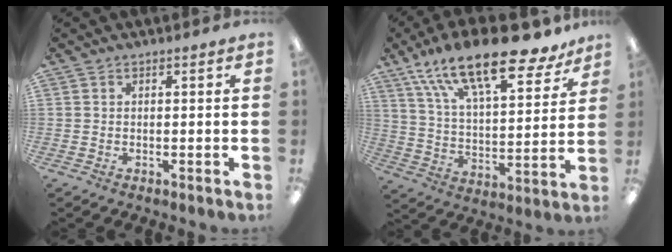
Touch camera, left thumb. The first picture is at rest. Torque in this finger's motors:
{"motor_torque": [0.42, 0.75, 1.55, -1.22, 0.39]}